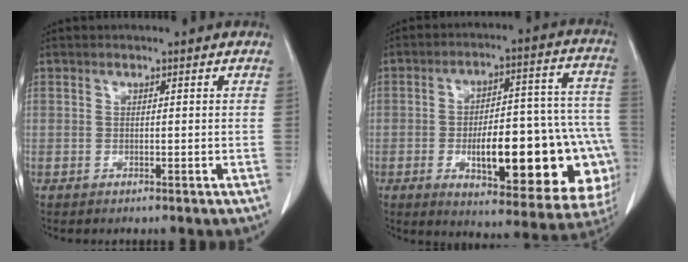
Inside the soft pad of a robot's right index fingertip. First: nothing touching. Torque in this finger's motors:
{"motor_torque": [1.39, -0.75, 0.49, 0.21]}